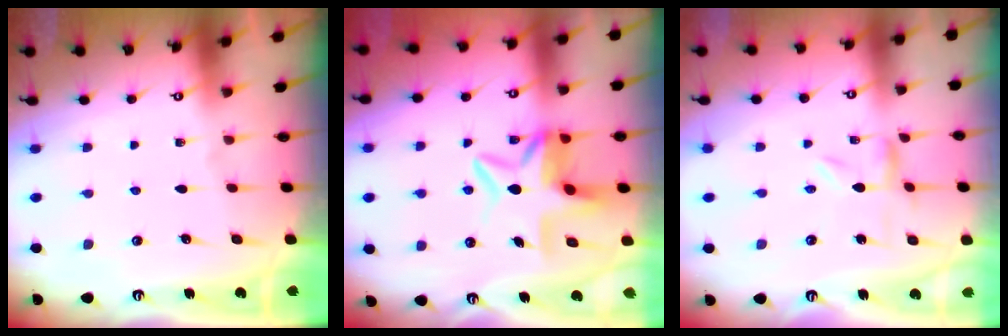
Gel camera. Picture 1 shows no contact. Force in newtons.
{"total": 7.5, "press": 7.1, "slide": 2.4}
{"total": 1.5, "press": 1.5, "slide": 0.2}